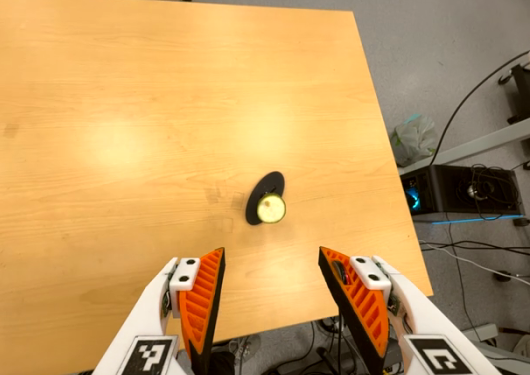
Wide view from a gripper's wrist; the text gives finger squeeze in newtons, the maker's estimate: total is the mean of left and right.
{"total": 0.0}